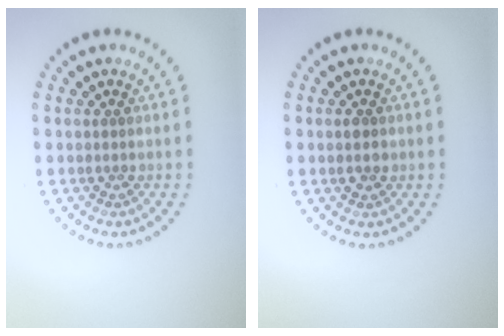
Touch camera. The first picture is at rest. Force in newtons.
{"total": 1.4, "press": 1.3, "slide": 0.1}